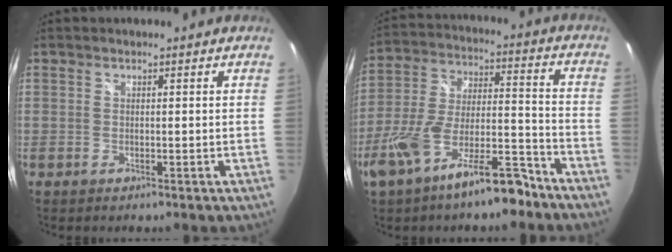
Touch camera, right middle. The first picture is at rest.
{"total": 16.3, "force": [-11.1, 4.7, 11.0], "torque": [-0.210, -0.010, -0.180]}